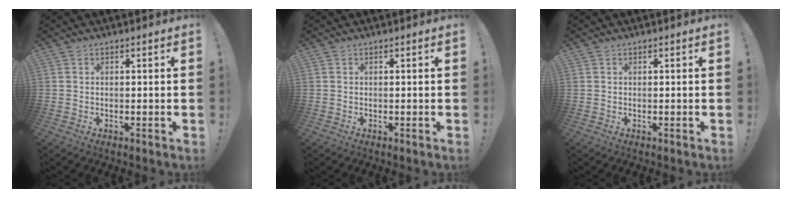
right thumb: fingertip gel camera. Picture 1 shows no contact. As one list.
[{"total": 0.0}, {"total": 0.0}]